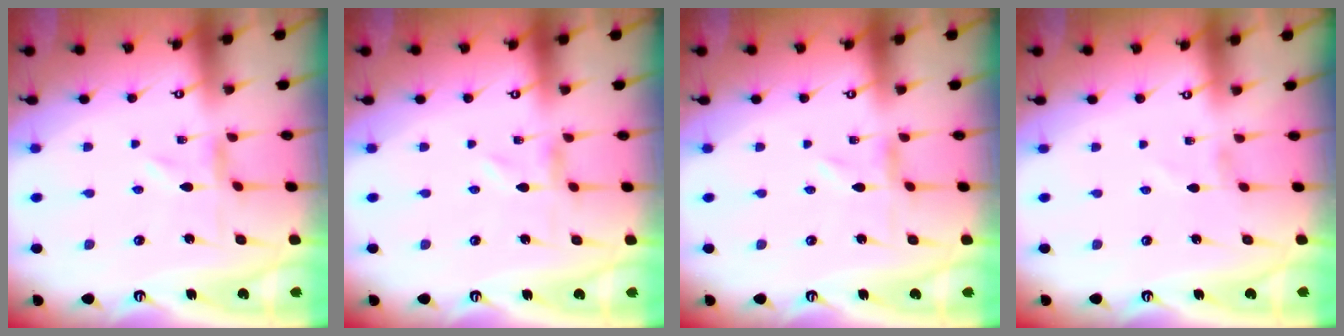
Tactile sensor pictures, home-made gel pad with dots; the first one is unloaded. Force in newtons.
{"total": 0.0}
{"total": 0.0}
{"total": 1.3, "press": 1.3, "slide": 0.1}